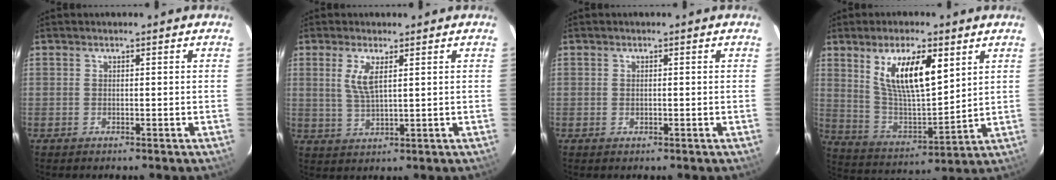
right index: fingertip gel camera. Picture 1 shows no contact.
{"total": 4.7, "force": [1.7, 1.2, 4.2], "torque": [-0.084, -0.003, 0.036]}
{"total": 0.7, "force": [-0.2, 0.5, 0.5], "torque": [-0.008, 0.001, -0.004]}
{"total": 14.6, "force": [6.6, 4.9, 12.0], "torque": [-0.213, 0.001, 0.134]}